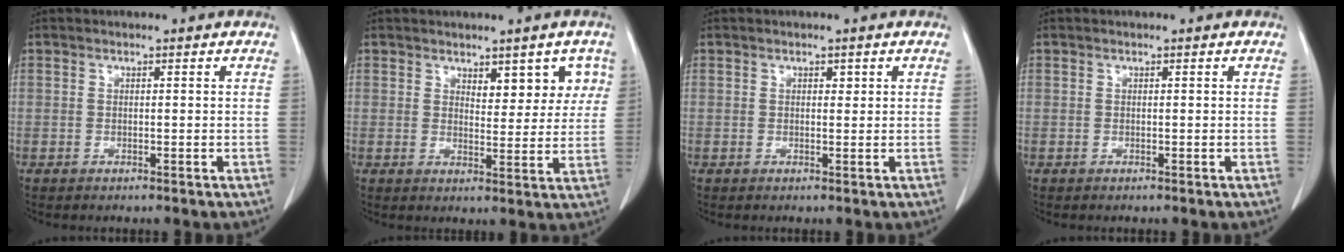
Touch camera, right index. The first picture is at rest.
{"total": 5.7, "force": [2.9, 2.9, 4.0], "torque": [-0.034, 0.007, 0.038]}
{"total": 0.8, "force": [0.4, 0.5, 0.5], "torque": [-0.006, -0.001, 0.005]}
{"total": 0.0}